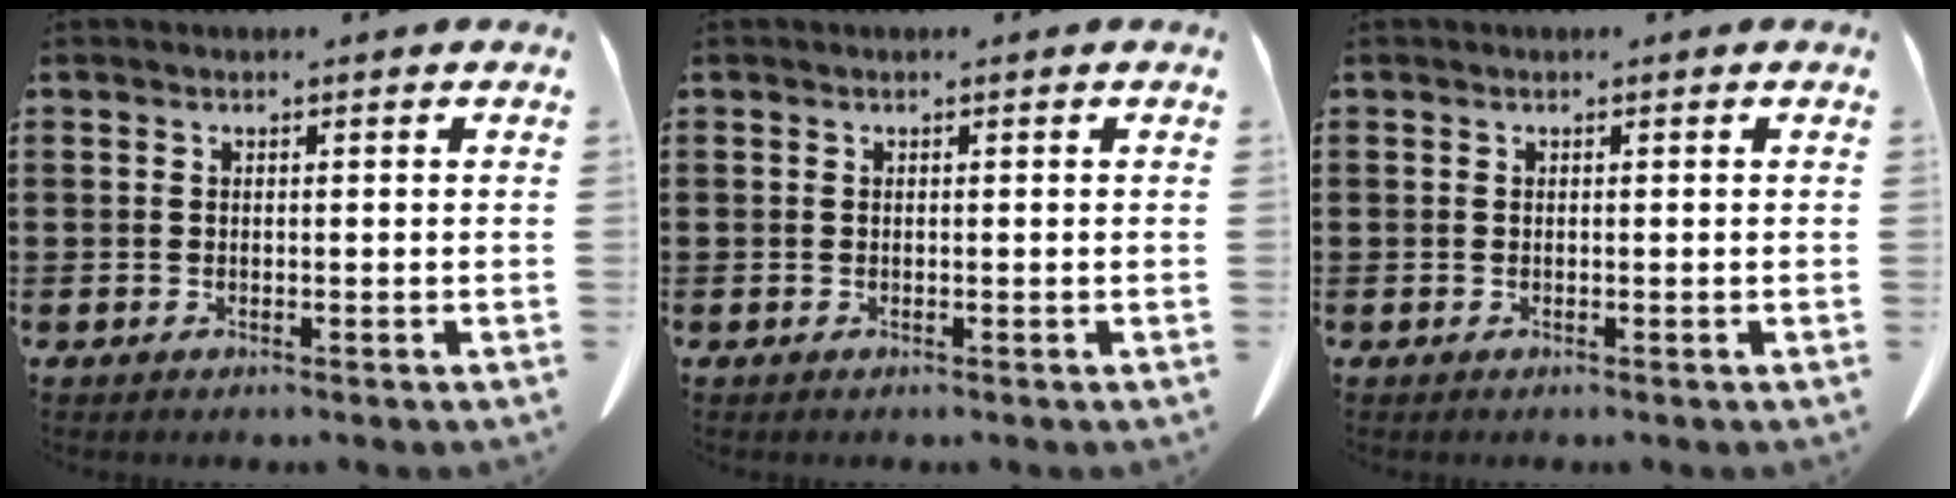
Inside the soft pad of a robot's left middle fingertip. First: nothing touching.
{"total": 0.0}
{"total": 0.0}